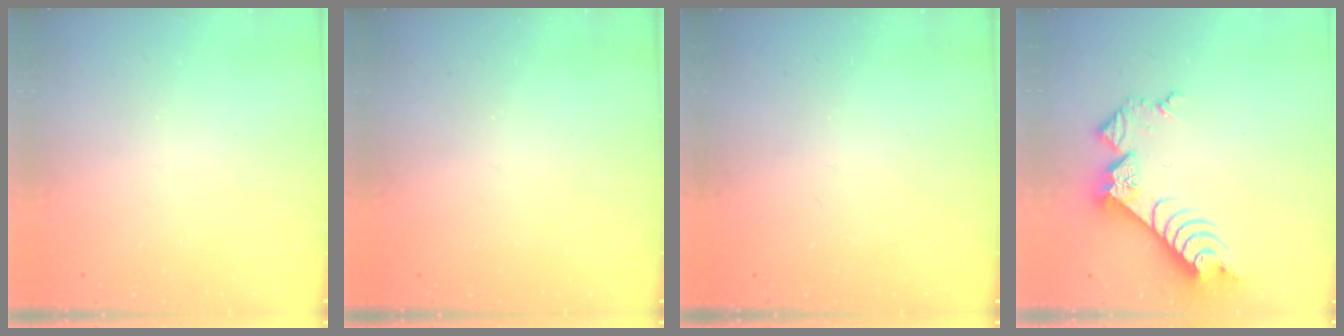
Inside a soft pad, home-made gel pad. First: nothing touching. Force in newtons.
{"total": 0.0}
{"total": 0.0}
{"total": 11.2, "press": 11.1, "slide": 1.4}